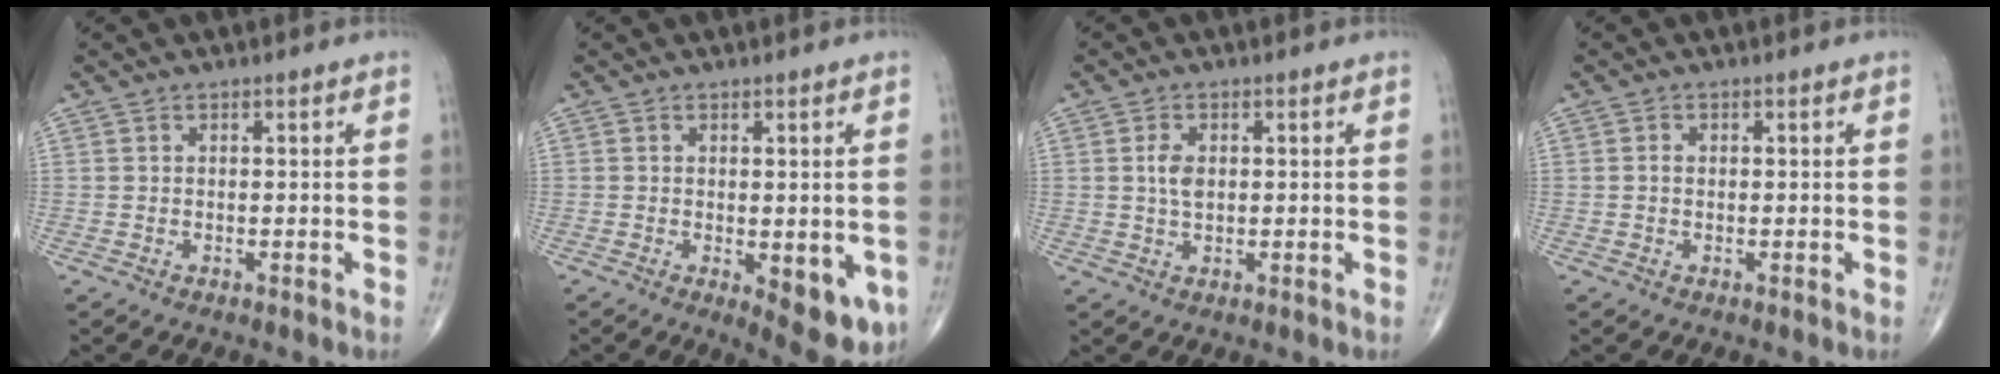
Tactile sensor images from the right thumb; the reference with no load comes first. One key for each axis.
{"total": 9.8, "fx": -2.9, "fy": 4.0, "fz": 8.4, "tx": -0.088, "ty": -0.016, "tz": -0.028}
{"total": 3.2, "fx": 0.5, "fy": 1.9, "fz": 2.6, "tx": -0.046, "ty": -0.001, "tz": 0.009}
{"total": 0.9, "fx": 0.0, "fy": 0.7, "fz": 0.6, "tx": -0.010, "ty": 0.003, "tz": -0.001}